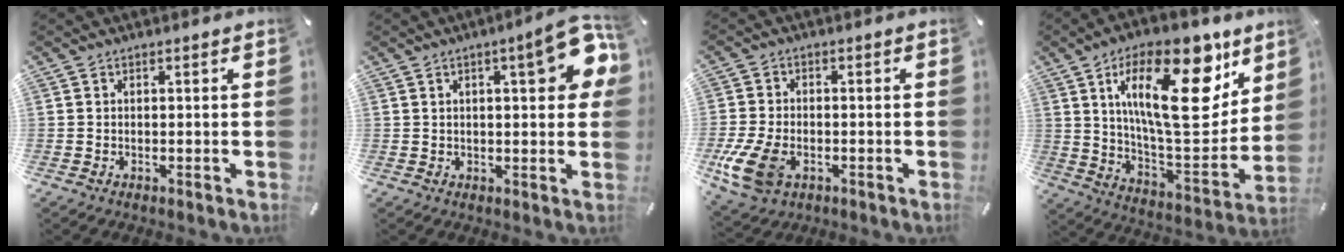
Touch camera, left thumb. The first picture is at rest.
{"total": 12.4, "force": [4.1, 4.1, 11.0], "torque": [-0.135, -0.016, 0.062]}
{"total": 11.3, "force": [-3.7, 7.9, 7.2], "torque": [-0.157, 0.008, -0.064]}
{"total": 27.1, "force": [12.6, 11.4, 21.1], "torque": [-0.329, -0.068, 0.204]}